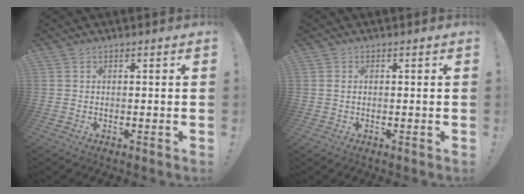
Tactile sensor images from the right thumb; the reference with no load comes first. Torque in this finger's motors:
{"motor_torque": [-0.44, -0.10, 0.04, 0.27, -0.01]}